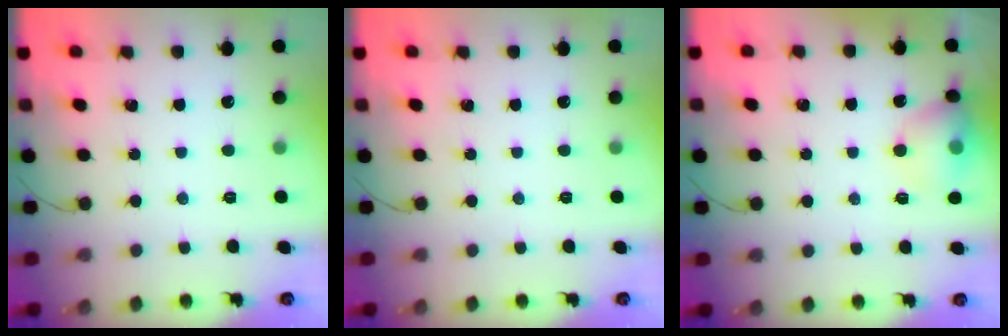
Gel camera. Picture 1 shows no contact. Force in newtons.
{"total": 0.0}
{"total": 10.4, "press": 10.2, "slide": 1.6}